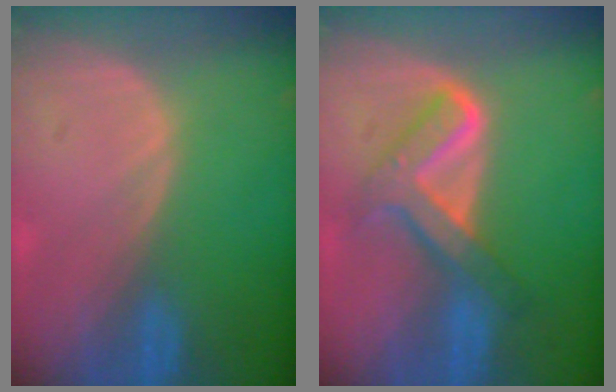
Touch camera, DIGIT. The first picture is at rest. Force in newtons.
{"total": 6.9, "press": 6.8, "slide": 0.7}